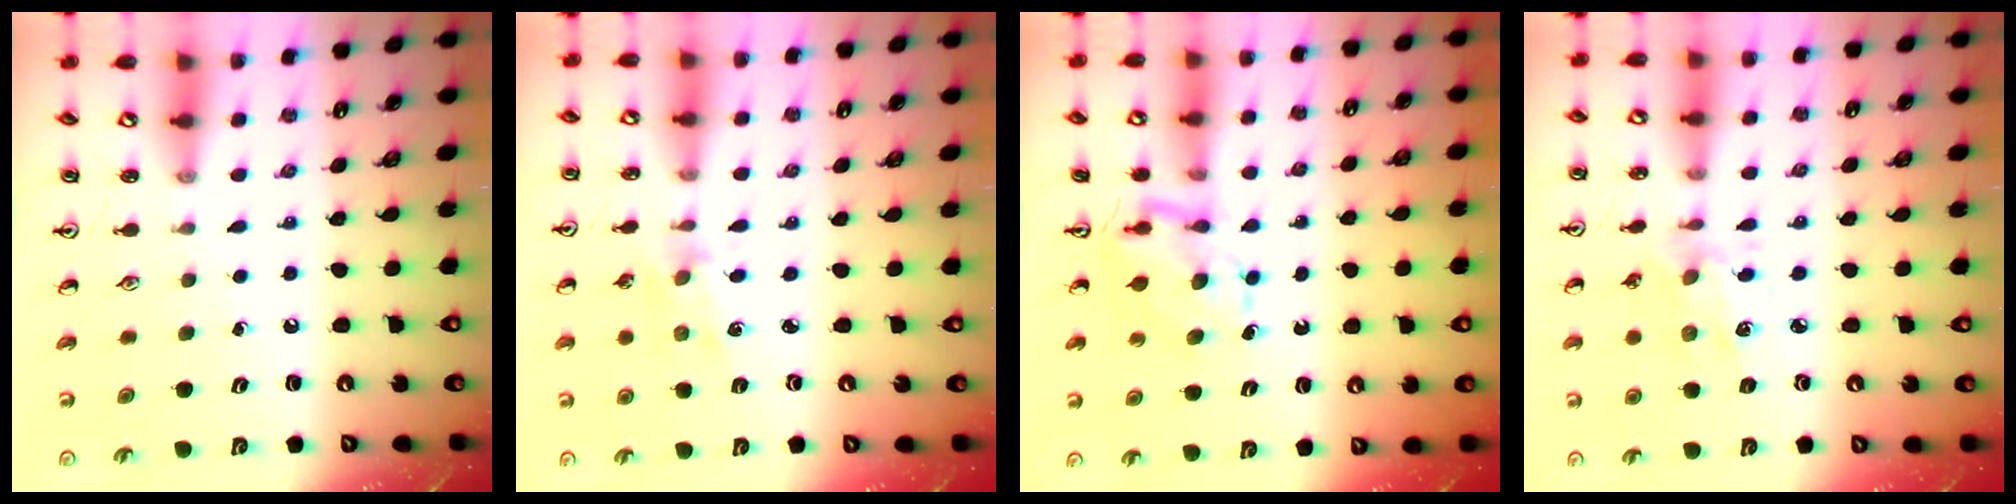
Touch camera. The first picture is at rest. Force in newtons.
{"total": 1.0, "press": 1.0, "slide": 0.2}
{"total": 6.3, "press": 6.3, "slide": 0.6}
{"total": 3.9, "press": 3.7, "slide": 1.4}